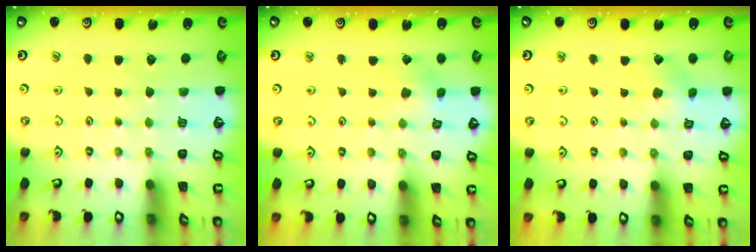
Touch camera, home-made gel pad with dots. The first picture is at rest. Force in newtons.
{"total": 1.8, "press": 1.8, "slide": 0.2}
{"total": 2.9, "press": 2.8, "slide": 0.8}